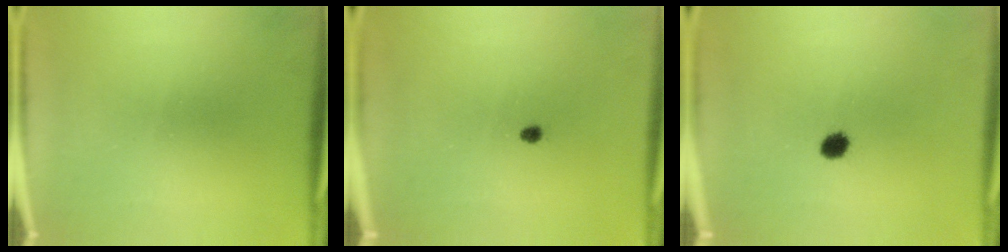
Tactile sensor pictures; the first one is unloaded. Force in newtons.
{"total": 1.0}
{"total": 2.8}